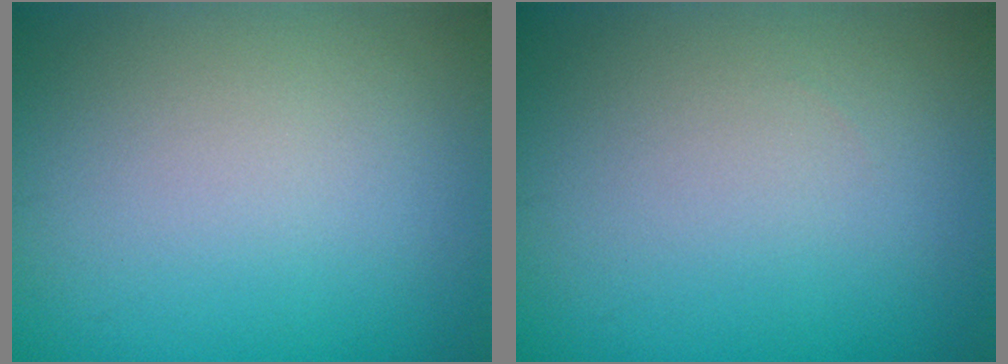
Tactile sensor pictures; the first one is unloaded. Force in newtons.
{"total": 0.0}